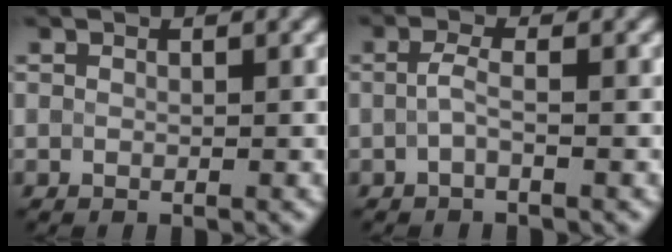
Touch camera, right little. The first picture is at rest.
{"total": 1.3, "force": [-0.3, 0.1, 1.2], "torque": [-0.035, 0.003, -0.010]}